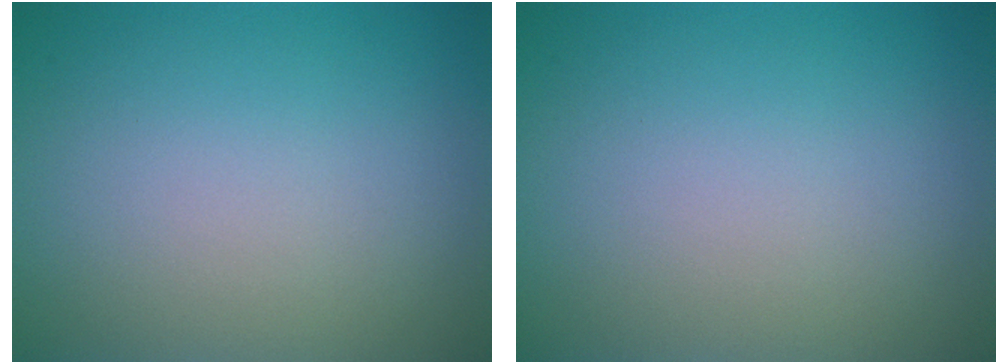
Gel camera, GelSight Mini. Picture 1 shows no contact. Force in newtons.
{"total": 0.0}